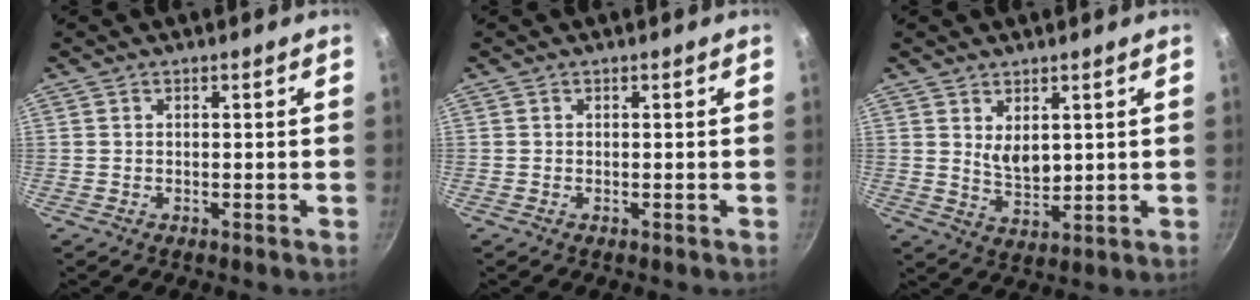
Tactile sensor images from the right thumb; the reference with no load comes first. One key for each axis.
{"total": 0.0}
{"total": 4.9, "fx": 1.7, "fy": 2.7, "fz": 3.7, "tx": -0.054, "ty": -0.022, "tz": 0.039}